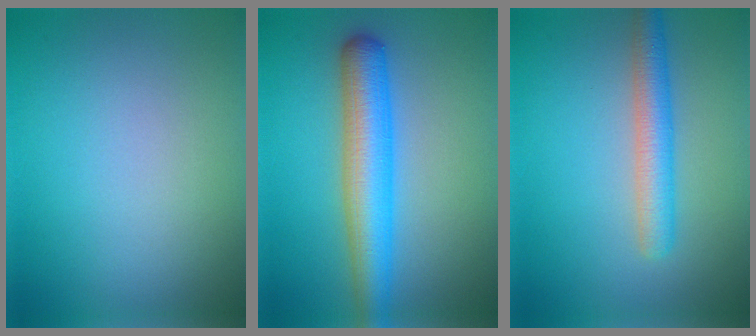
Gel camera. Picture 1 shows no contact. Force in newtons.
{"total": 5.9, "press": 5.9, "slide": 0.1}
{"total": 3.5, "press": 3.5, "slide": 0.1}